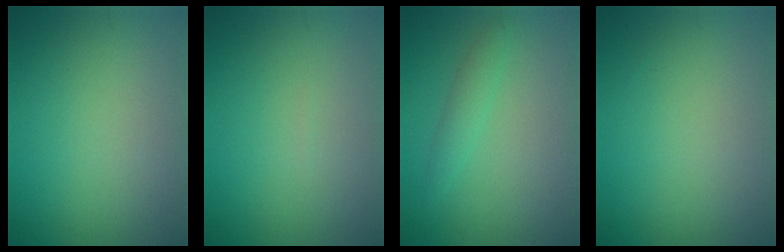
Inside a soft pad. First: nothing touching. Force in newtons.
{"total": 0.0}
{"total": 1.5, "press": 1.5, "slide": 0.0}
{"total": 0.0}